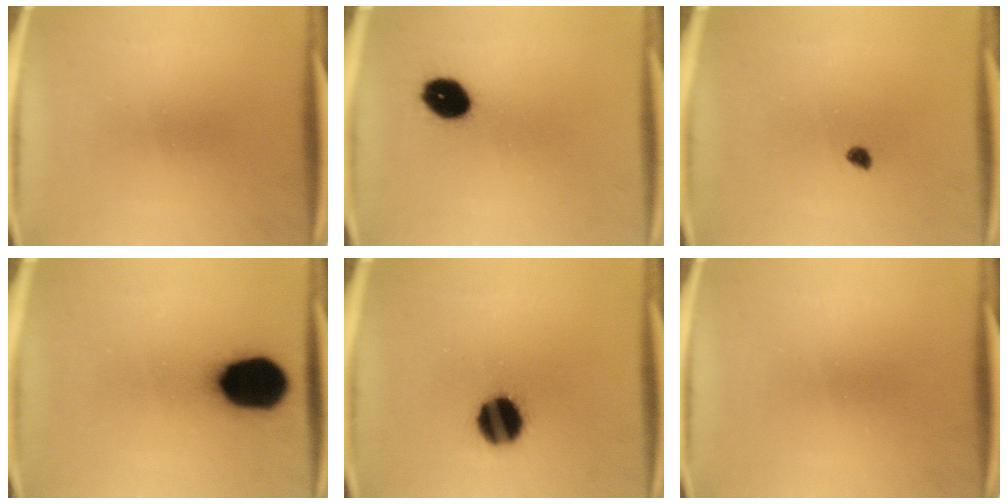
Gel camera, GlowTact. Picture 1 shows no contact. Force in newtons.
{"total": 8.2}
{"total": 1.3}
{"total": 18.7}
{"total": 12.2}
{"total": 0.0}